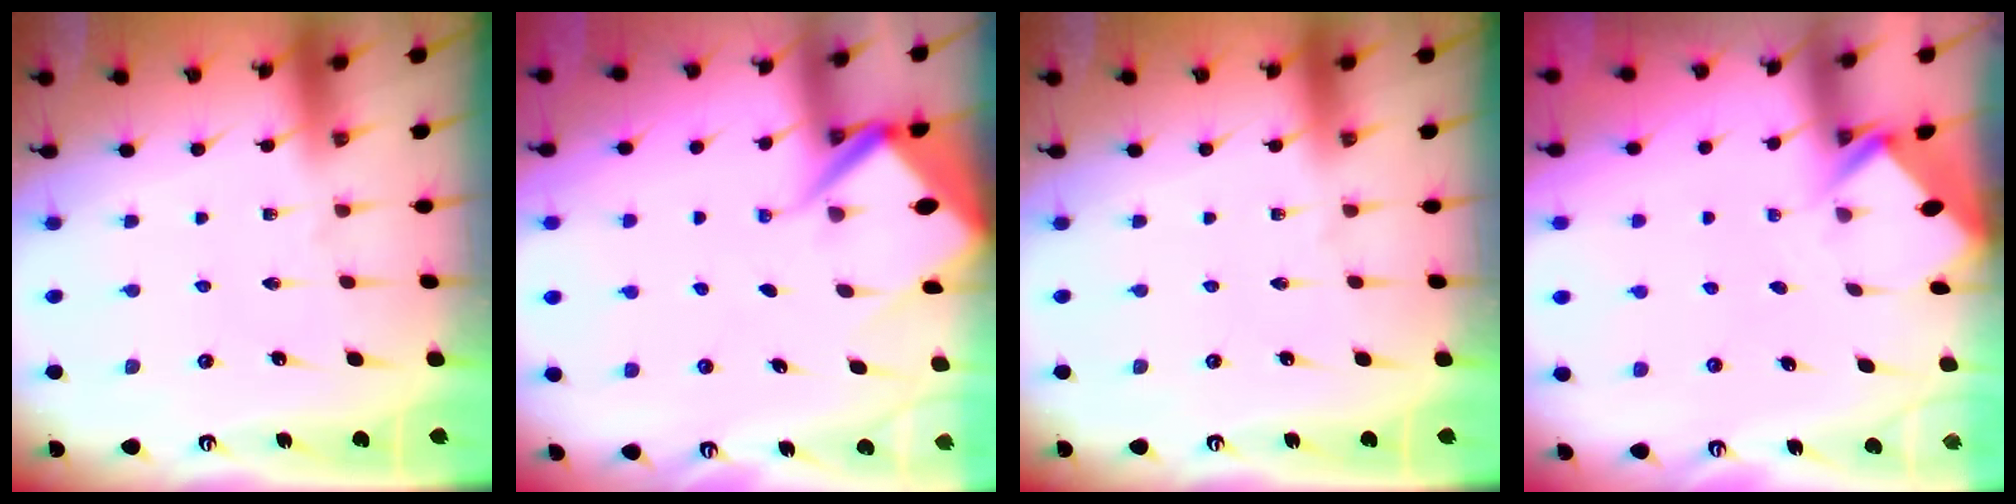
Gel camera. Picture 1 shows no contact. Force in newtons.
{"total": 6.4, "press": 6.4, "slide": 0.6}
{"total": 0.0}
{"total": 2.5, "press": 2.5, "slide": 0.2}